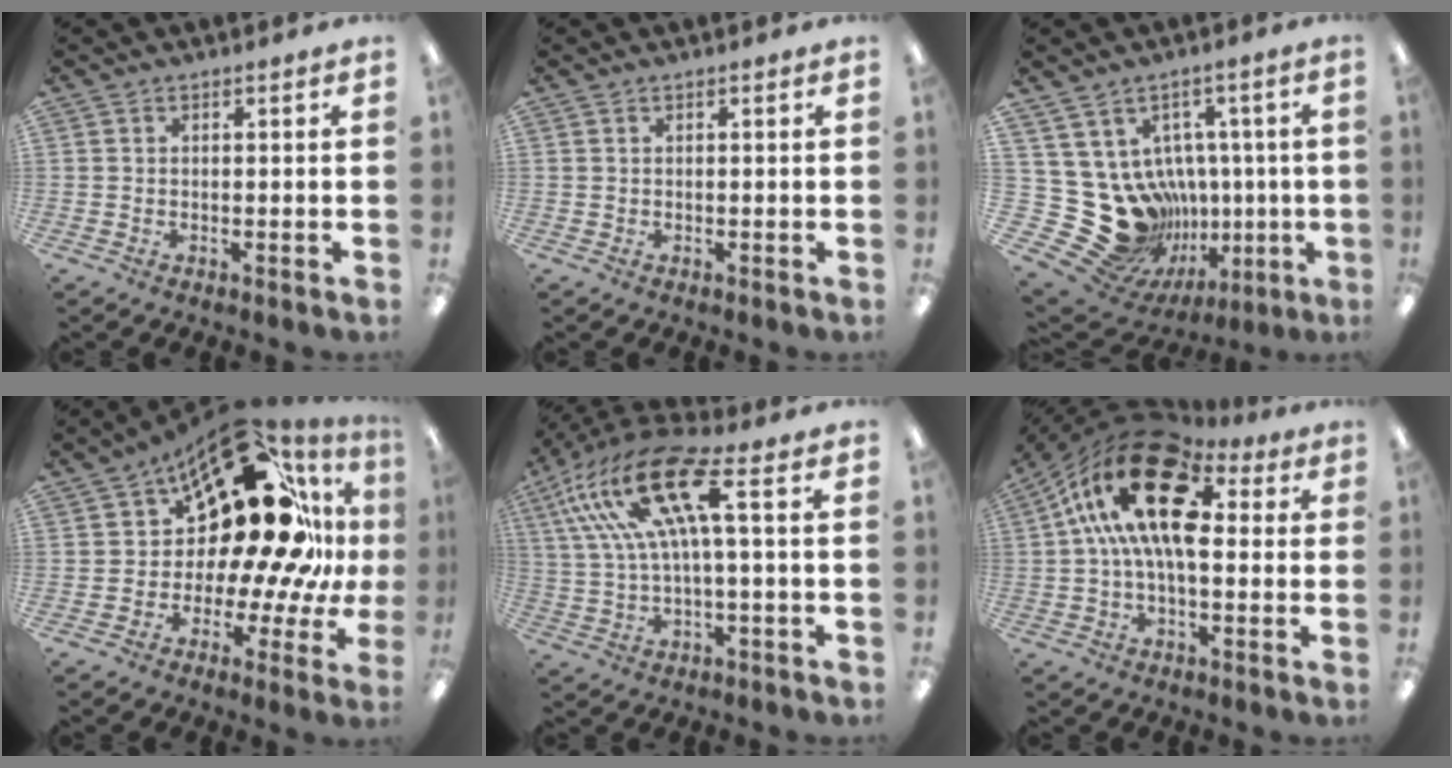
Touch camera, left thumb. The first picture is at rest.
{"total": 0.0}
{"total": 22.1, "force": [-3.2, 18.9, 11.0], "torque": [-0.217, -0.020, 0.014]}
{"total": 26.2, "force": [12.0, 12.8, 19.4], "torque": [-0.269, -0.093, 0.209]}
{"total": 18.0, "force": [6.4, 5.5, 16.0], "torque": [-0.331, -0.019, 0.100]}
{"total": 20.1, "force": [6.1, 10.0, 16.4], "torque": [-0.290, -0.023, 0.104]}